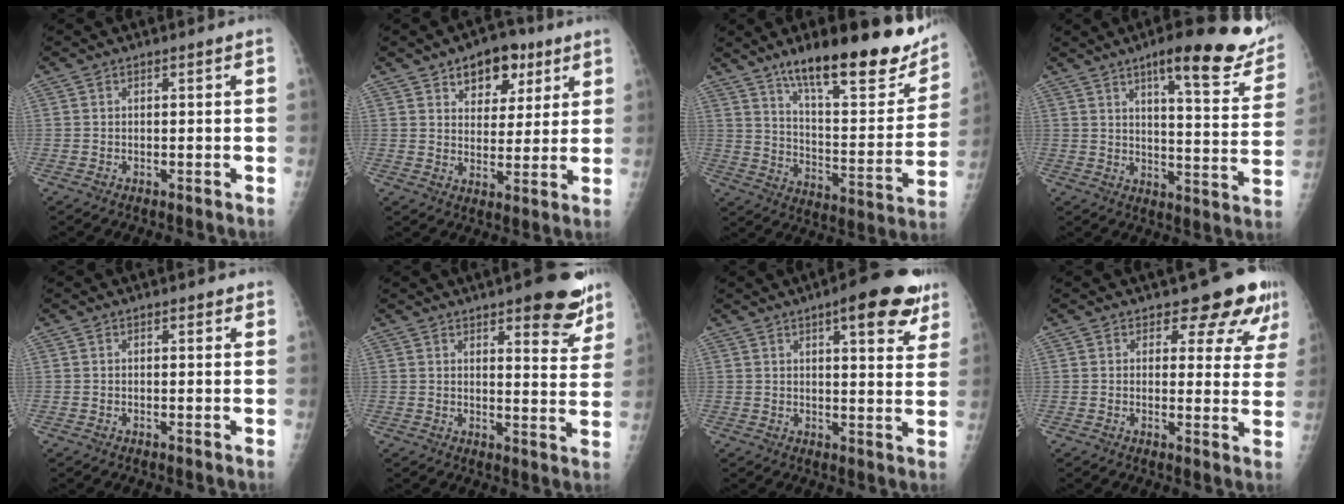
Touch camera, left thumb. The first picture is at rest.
{"total": 9.8, "force": [5.4, 6.3, 5.2], "torque": [-0.030, -0.020, 0.080]}
{"total": 25.0, "force": [17.0, 7.1, 17.0], "torque": [-0.203, -0.077, 0.260]}
{"total": 19.1, "force": [12.7, 4.3, 13.6], "torque": [-0.144, -0.058, 0.163]}
{"total": 0.7, "force": [0.5, 0.4, 0.3], "torque": [-0.003, -0.002, 0.003]}
{"total": 11.6, "force": [7.6, 3.7, 7.9], "torque": [-0.059, -0.041, 0.094]}
{"total": 12.5, "force": [7.2, 3.9, 9.5], "torque": [-0.086, -0.027, 0.085]}
{"total": 9.2, "force": [7.5, 3.9, 3.5], "torque": [-0.002, -0.043, 0.068]}